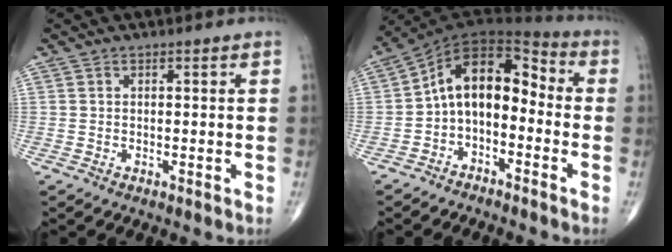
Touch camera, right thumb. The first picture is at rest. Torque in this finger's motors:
{"motor_torque": [-0.64, 1.65, 0.28, -0.19, 0.15]}